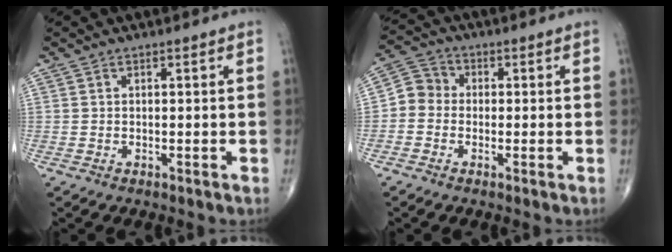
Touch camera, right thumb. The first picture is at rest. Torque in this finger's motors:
{"motor_torque": [-0.02, 0.00, 0.19, -0.14, 0.02]}